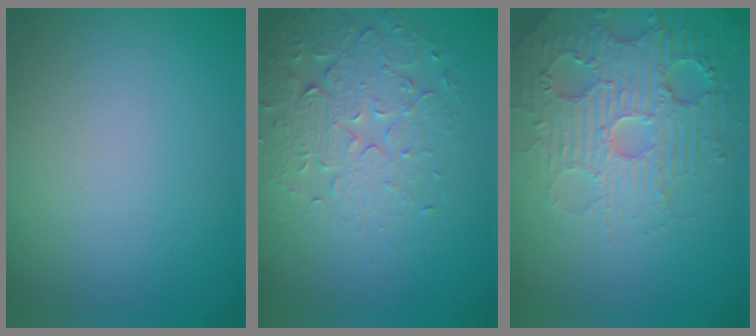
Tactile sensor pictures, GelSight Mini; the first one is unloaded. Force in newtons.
{"total": 3.8, "press": 3.4, "slide": 1.6}
{"total": 4.7, "press": 4.7, "slide": 0.9}